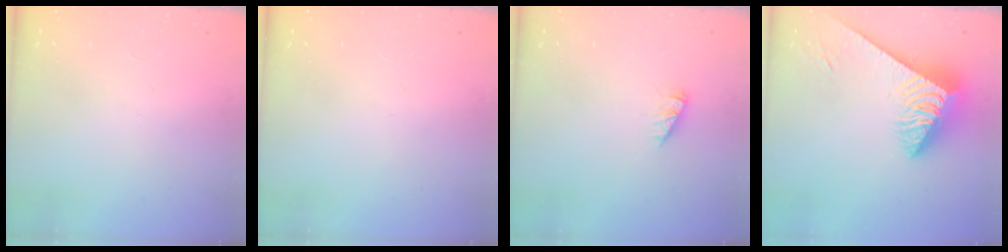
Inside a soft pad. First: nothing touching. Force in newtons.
{"total": 0.0}
{"total": 3.4, "press": 3.4, "slide": 0.4}
{"total": 5.9, "press": 5.9, "slide": 1.0}